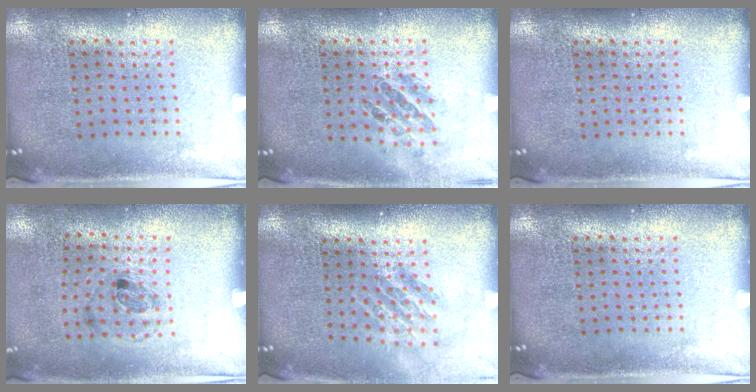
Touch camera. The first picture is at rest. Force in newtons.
{"total": 1.0, "press": 0.9, "slide": 0.3}
{"total": 0.0}
{"total": 1.2, "press": 0.8, "slide": 0.9}
{"total": 1.6, "press": 1.2, "slide": 1.1}
{"total": 0.0}